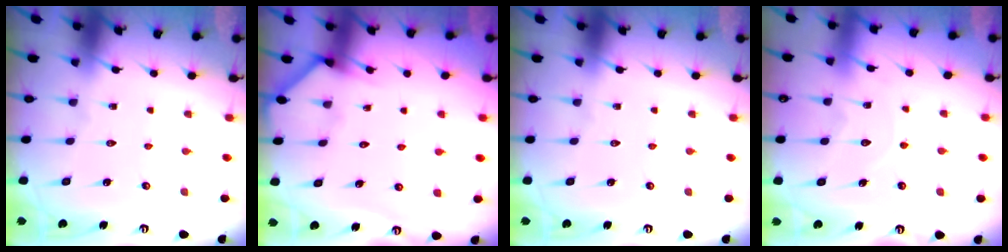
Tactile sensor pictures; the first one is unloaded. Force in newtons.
{"total": 3.0, "press": 3.0, "slide": 0.2}
{"total": 0.0}
{"total": 5.9, "press": 5.8, "slide": 0.7}